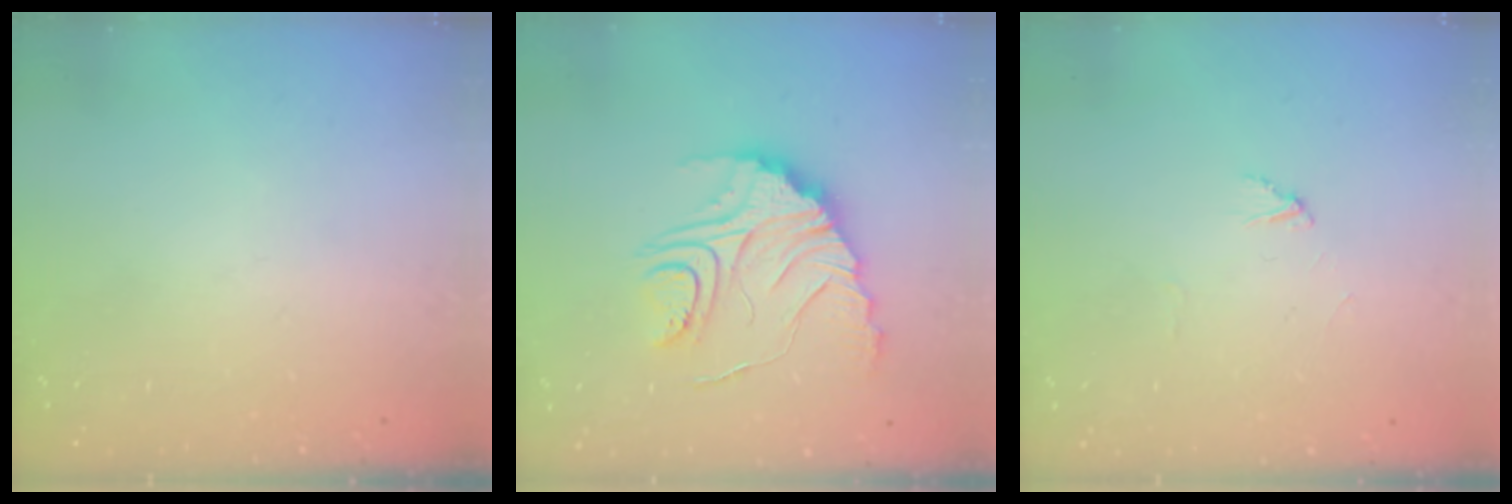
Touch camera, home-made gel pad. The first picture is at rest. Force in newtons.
{"total": 13.3, "press": 13.3, "slide": 0.6}
{"total": 2.6, "press": 2.6, "slide": 0.2}